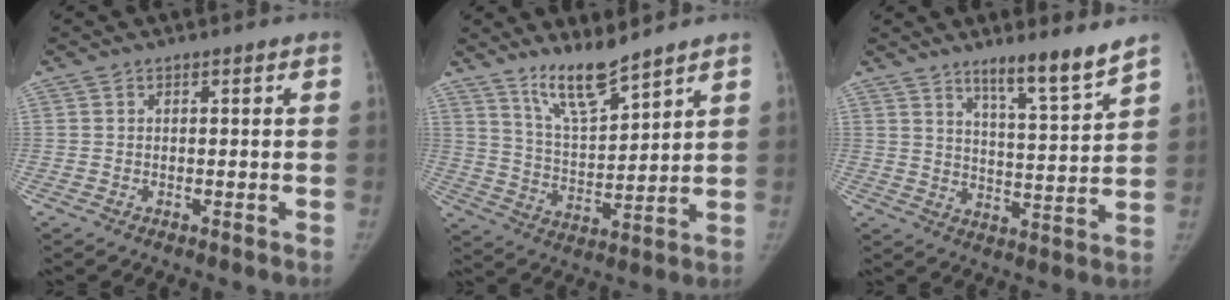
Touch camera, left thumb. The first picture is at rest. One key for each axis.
{"total": 9.8, "fx": 8.0, "fy": 1.7, "fz": 5.4, "tx": -0.088, "ty": -0.066, "tz": 0.157}
{"total": 9.0, "fx": 7.1, "fy": 0.3, "fz": 5.5, "tx": -0.083, "ty": -0.061, "tz": 0.115}